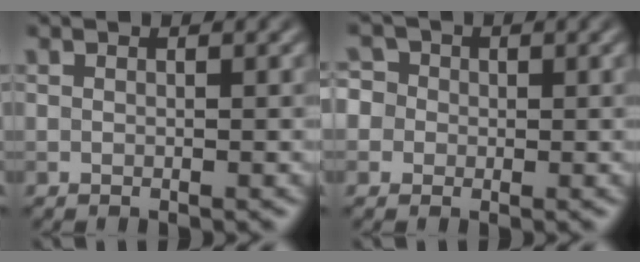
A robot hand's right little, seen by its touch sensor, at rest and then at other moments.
{"total": 4.2, "force": [0.5, 3.9, 1.5], "torque": [-0.014, 0.038, -0.017]}